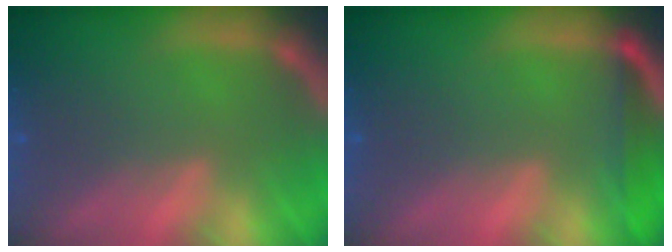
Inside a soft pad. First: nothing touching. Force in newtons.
{"total": 3.0}